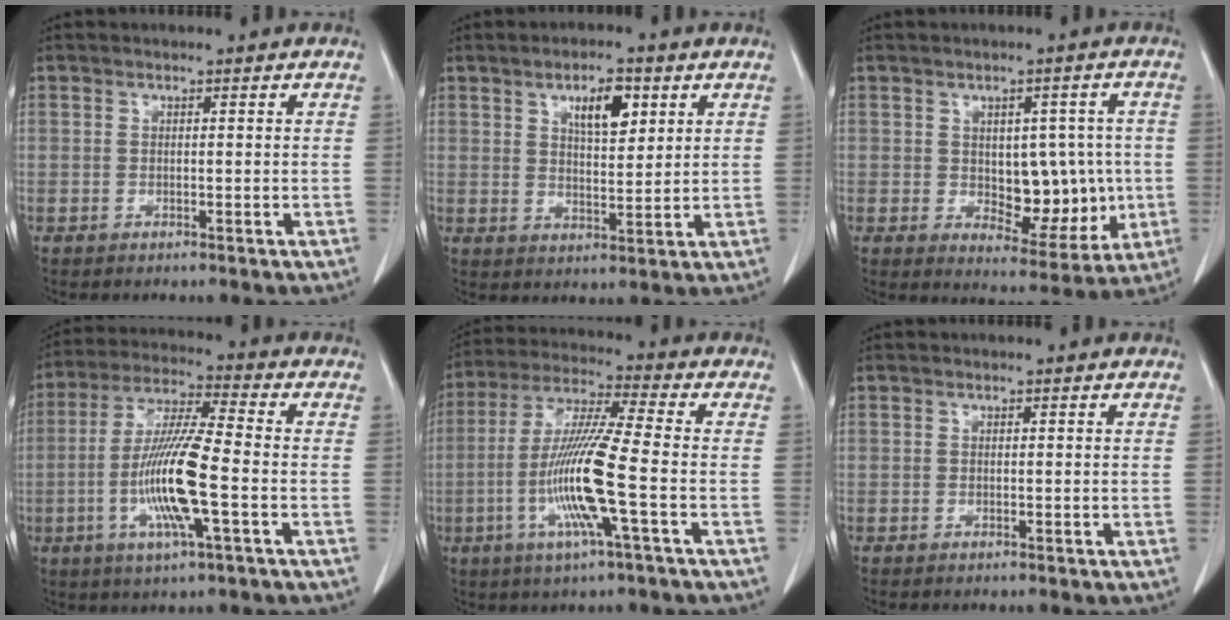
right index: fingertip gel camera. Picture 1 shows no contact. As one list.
[{"total": 6.5, "force": [3.1, 2.4, 5.2], "torque": [-0.086, 0.002, 0.053]}, {"total": 9.3, "force": [-0.3, 5.3, 7.6], "torque": [-0.085, 0.008, 0.012]}, {"total": 12.9, "force": [-3.1, 0.7, 12.5], "torque": [-0.249, -0.009, -0.064]}, {"total": 13.1, "force": [-3.4, -0.3, 12.6], "torque": [-0.257, -0.010, -0.074]}, {"total": 0.0}]